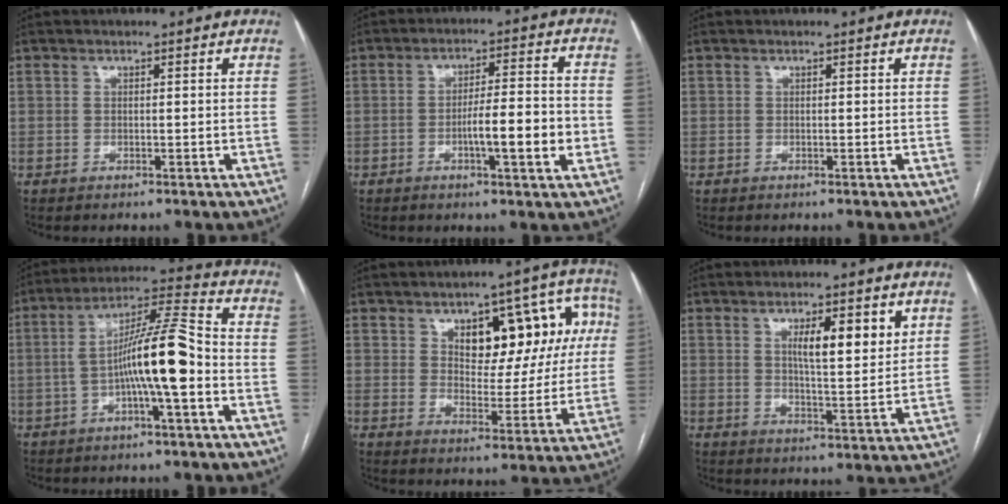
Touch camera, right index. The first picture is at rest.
{"total": 8.5, "force": [-2.2, 0.8, 8.1], "torque": [-0.129, 0.007, -0.035]}
{"total": 0.0}
{"total": 11.9, "force": [-2.7, 0.6, 11.6], "torque": [-0.207, 0.023, -0.050]}
{"total": 14.1, "force": [4.6, 7.1, 11.3], "torque": [-0.129, 0.041, 0.070]}
{"total": 7.8, "force": [3.2, 1.6, 7.0], "torque": [-0.111, -0.002, 0.050]}